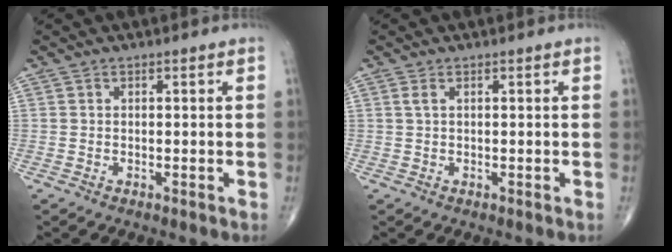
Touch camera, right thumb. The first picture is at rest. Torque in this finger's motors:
{"motor_torque": [-0.39, 0.29, 0.27, 0.14, 0.04]}